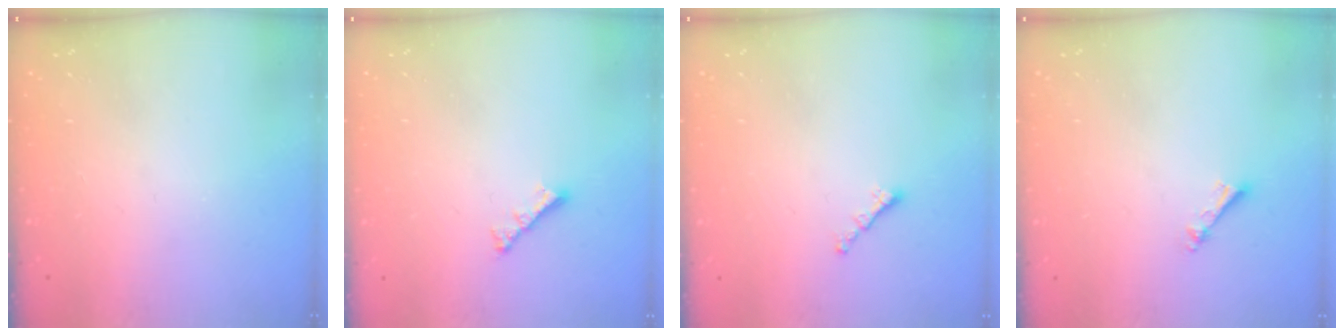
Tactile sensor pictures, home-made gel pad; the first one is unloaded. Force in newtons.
{"total": 3.0, "press": 3.0, "slide": 0.6}
{"total": 0.7, "press": 0.6, "slide": 0.4}
{"total": 3.6, "press": 3.6, "slide": 0.3}